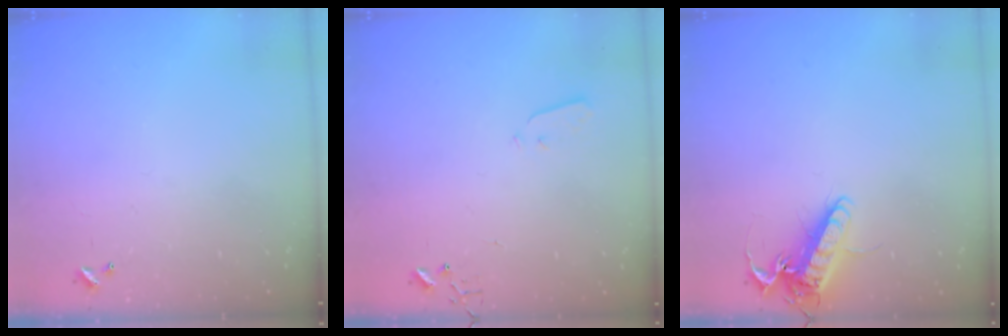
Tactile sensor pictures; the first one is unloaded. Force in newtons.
{"total": 3.3, "press": 3.2, "slide": 0.7}
{"total": 14.8, "press": 14.6, "slide": 2.4}